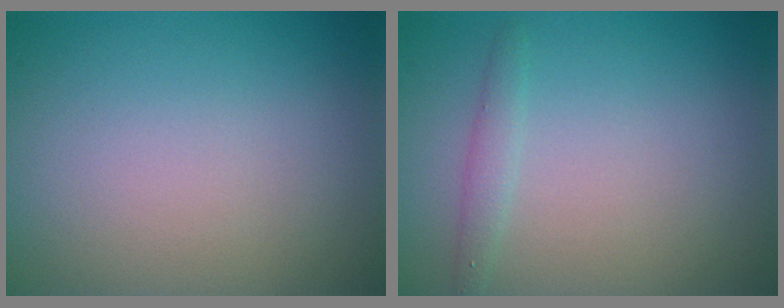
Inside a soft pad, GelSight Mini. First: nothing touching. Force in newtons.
{"total": 1.3, "press": 1.3, "slide": 0.0}